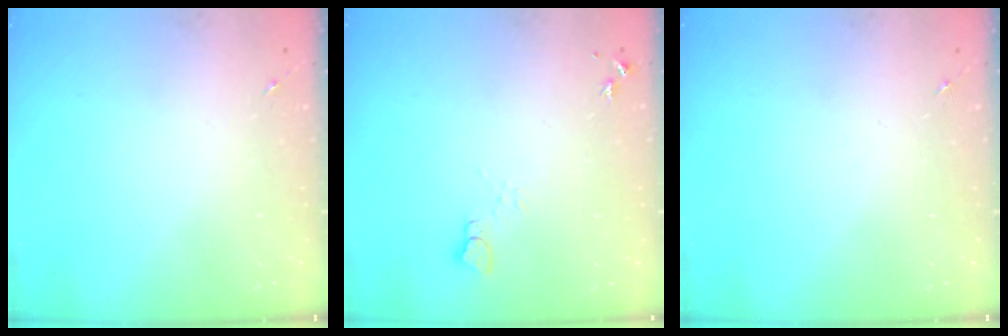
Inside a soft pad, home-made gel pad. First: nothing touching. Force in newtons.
{"total": 3.7, "press": 3.7, "slide": 0.4}
{"total": 0.0}